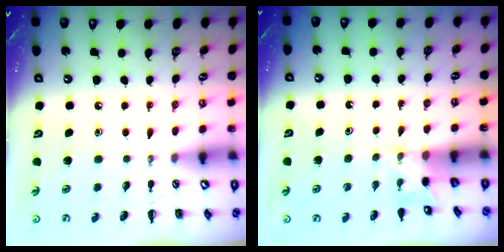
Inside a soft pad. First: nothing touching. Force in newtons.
{"total": 2.2, "press": 2.1, "slide": 0.7}